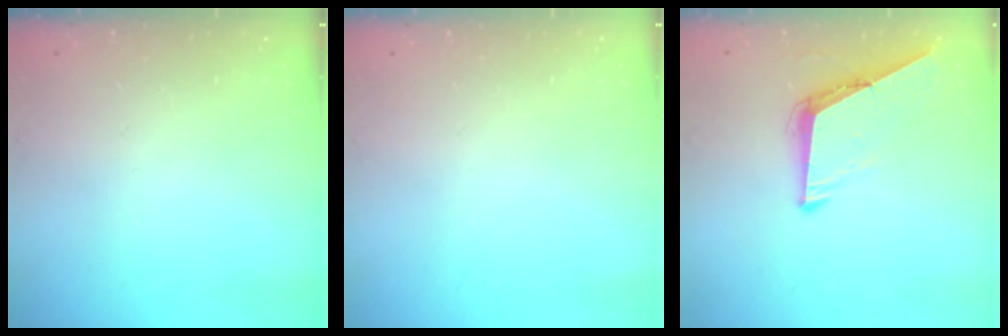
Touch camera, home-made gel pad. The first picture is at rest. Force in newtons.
{"total": 0.0}
{"total": 8.6, "press": 8.5, "slide": 0.8}